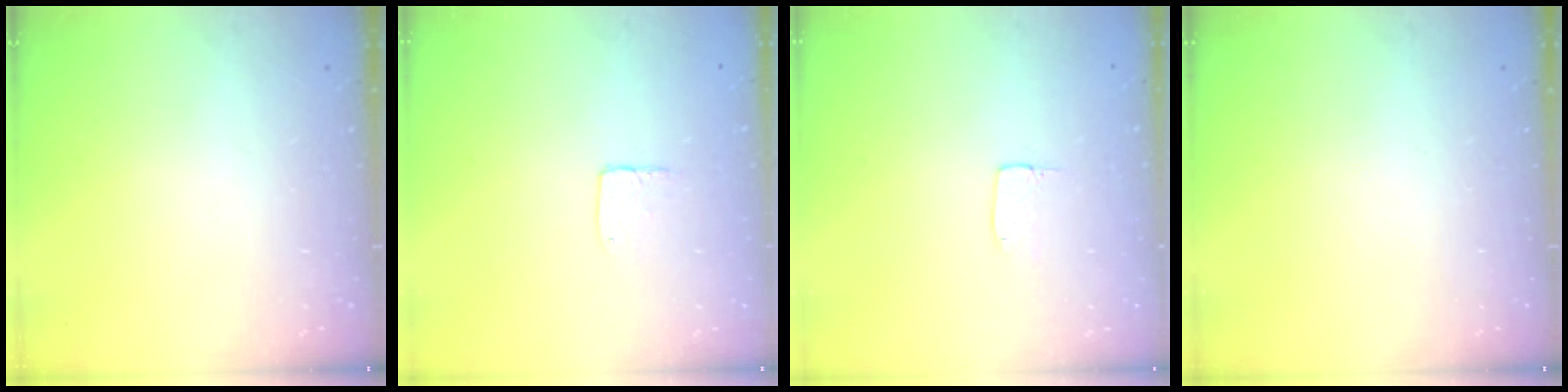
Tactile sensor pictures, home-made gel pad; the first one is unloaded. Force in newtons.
{"total": 3.6, "press": 3.6, "slide": 0.3}
{"total": 3.9, "press": 3.9, "slide": 0.1}
{"total": 0.0}